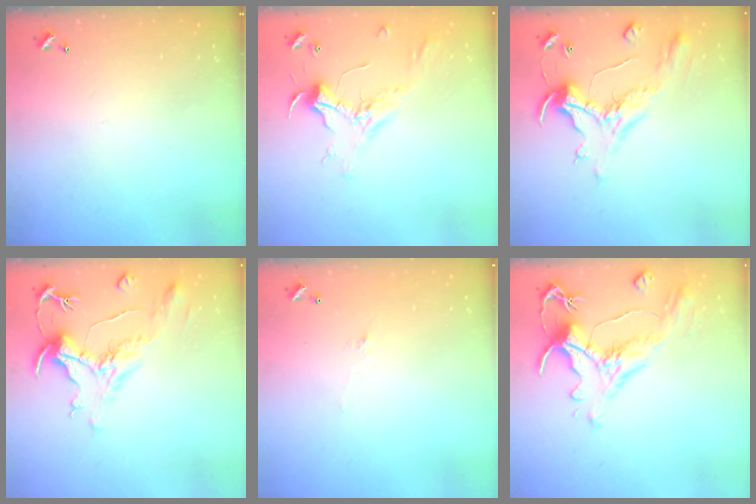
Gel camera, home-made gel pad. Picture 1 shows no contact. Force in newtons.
{"total": 2.3, "press": 2.2, "slide": 0.6}
{"total": 0.9, "press": 0.2, "slide": 0.9}
{"total": 1.9, "press": 1.4, "slide": 1.2}
{"total": 0.7, "press": 0.1, "slide": 0.7}
{"total": 1.5, "press": 0.2, "slide": 1.5}